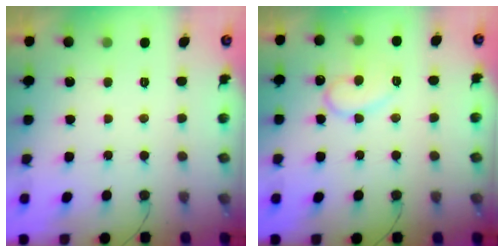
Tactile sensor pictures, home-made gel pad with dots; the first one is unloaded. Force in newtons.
{"total": 11.8, "press": 11.7, "slide": 1.1}